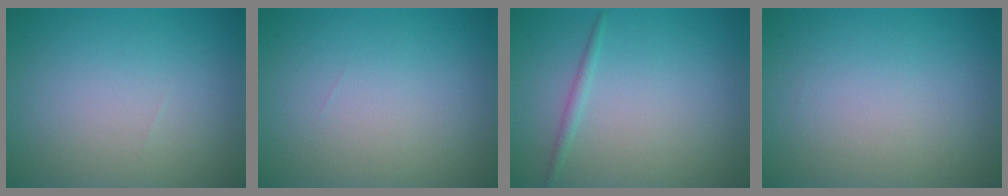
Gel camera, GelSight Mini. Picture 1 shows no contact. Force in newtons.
{"total": 0.0}
{"total": 0.9, "press": 0.9, "slide": 0.0}
{"total": 0.0}